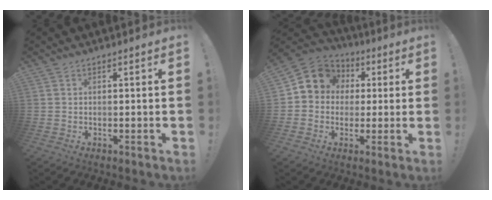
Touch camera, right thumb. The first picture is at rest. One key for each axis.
{"total": 9.8, "fx": 2.0, "fy": 8.9, "fz": 3.7, "tx": -0.046, "ty": -0.001, "tz": 0.044}